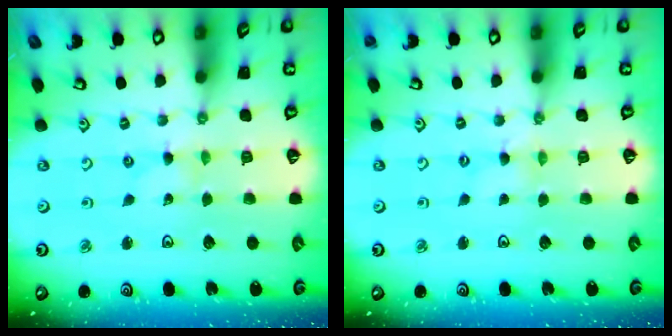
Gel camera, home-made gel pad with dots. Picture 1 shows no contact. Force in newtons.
{"total": 0.8, "press": 0.8, "slide": 0.1}